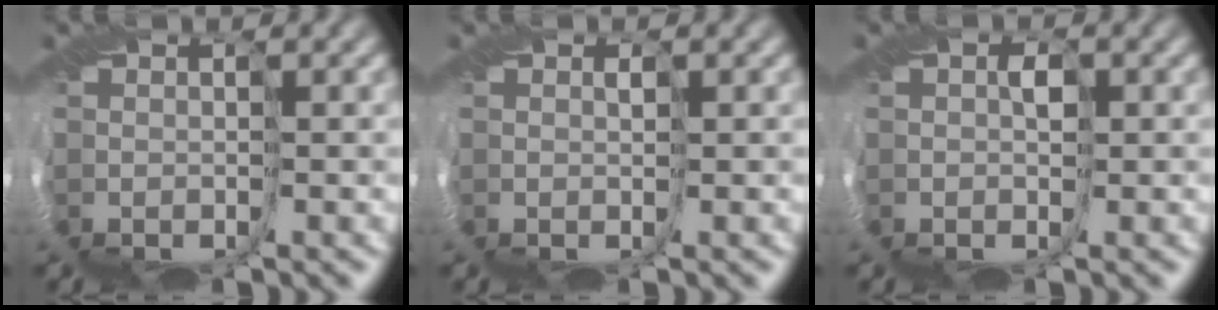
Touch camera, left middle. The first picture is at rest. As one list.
[{"total": 0.0}, {"total": 1.0, "force": [0.1, 0.5, 0.8], "torque": [-0.014, 0.003, 0.003]}]